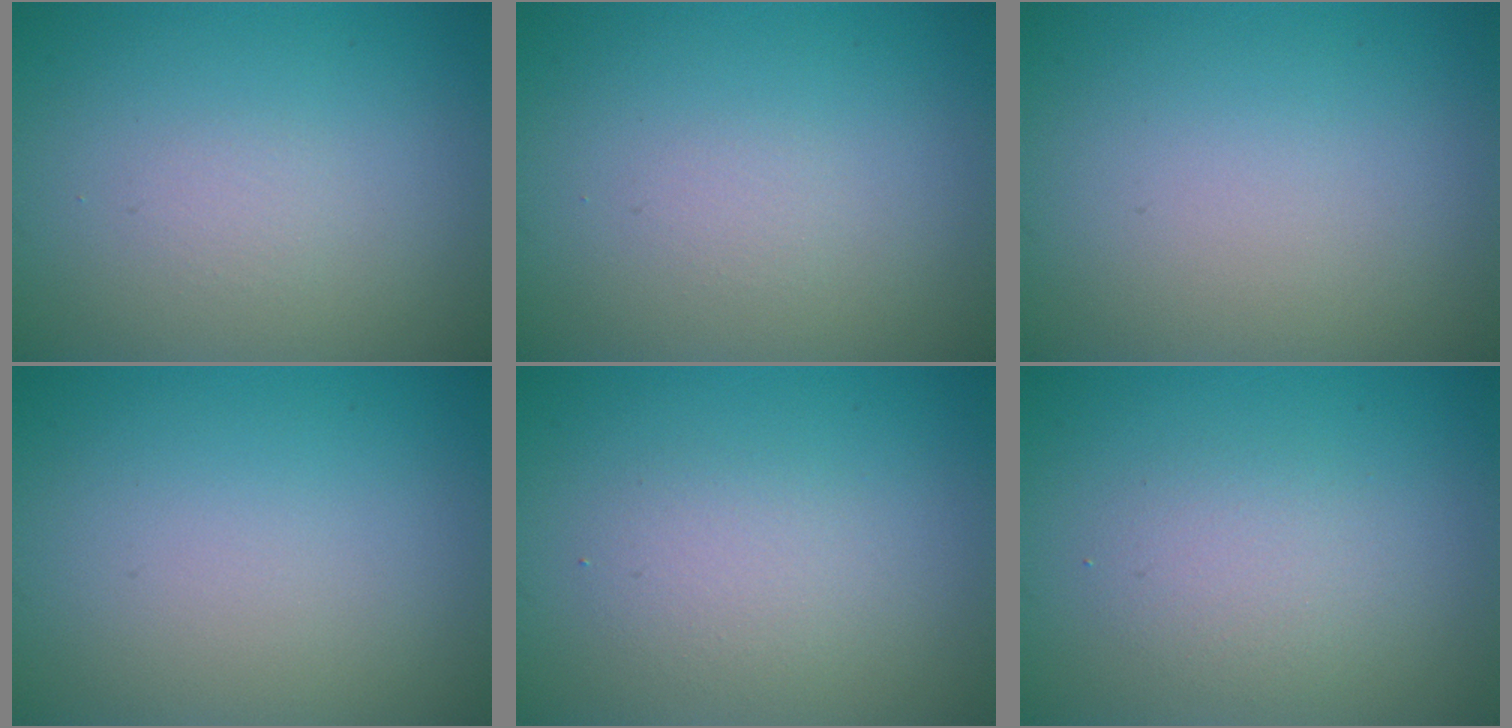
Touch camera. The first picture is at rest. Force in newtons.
{"total": 0.6, "press": 0.6, "slide": 0.0}
{"total": 0.0}
{"total": 1.6, "press": 1.6, "slide": 0.0}
{"total": 1.9, "press": 1.9, "slide": 0.2}
{"total": 2.2, "press": 2.2, "slide": 0.0}